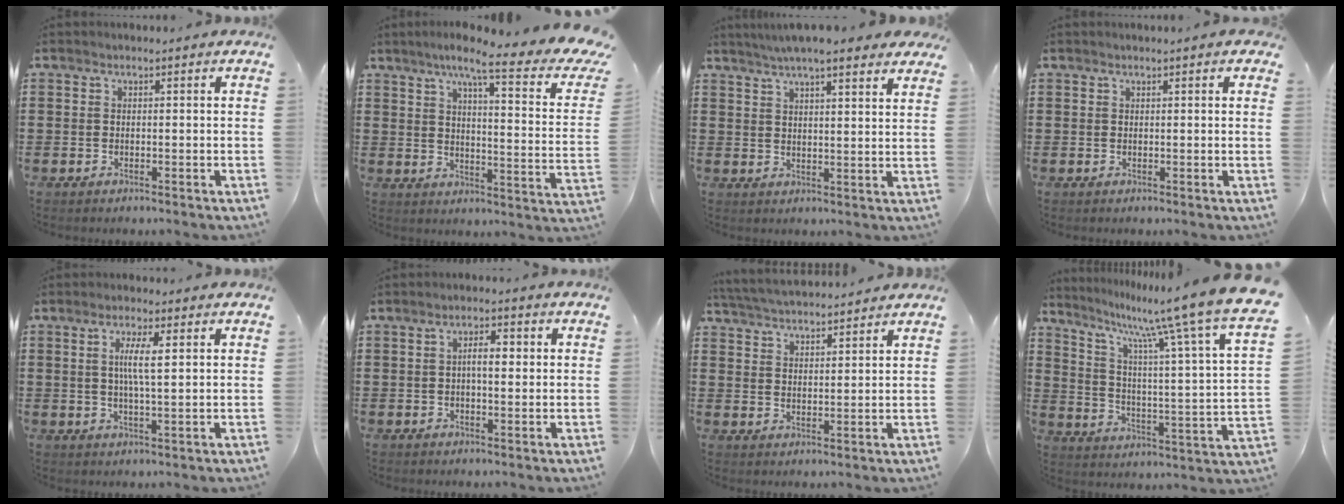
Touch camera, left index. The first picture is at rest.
{"total": 9.5, "force": [6.5, 0.4, 6.9], "torque": [-0.117, -0.046, 0.092]}
{"total": 5.5, "force": [5.0, 0.5, 2.2], "torque": [-0.058, -0.008, 0.088]}
{"total": 0.7, "force": [0.5, 0.0, 0.5], "torque": [-0.010, 0.001, 0.010]}
{"total": 5.0, "force": [1.0, 0.8, 4.8], "torque": [-0.094, 0.003, 0.013]}
{"total": 3.7, "force": [0.1, 1.3, 3.4], "torque": [-0.065, 0.008, -0.001]}
{"total": 4.2, "force": [4.2, 0.0, 0.5], "torque": [-0.025, -0.019, 0.074]}
{"total": 11.0, "force": [9.0, -0.9, 6.2], "torque": [-0.134, -0.076, 0.133]}